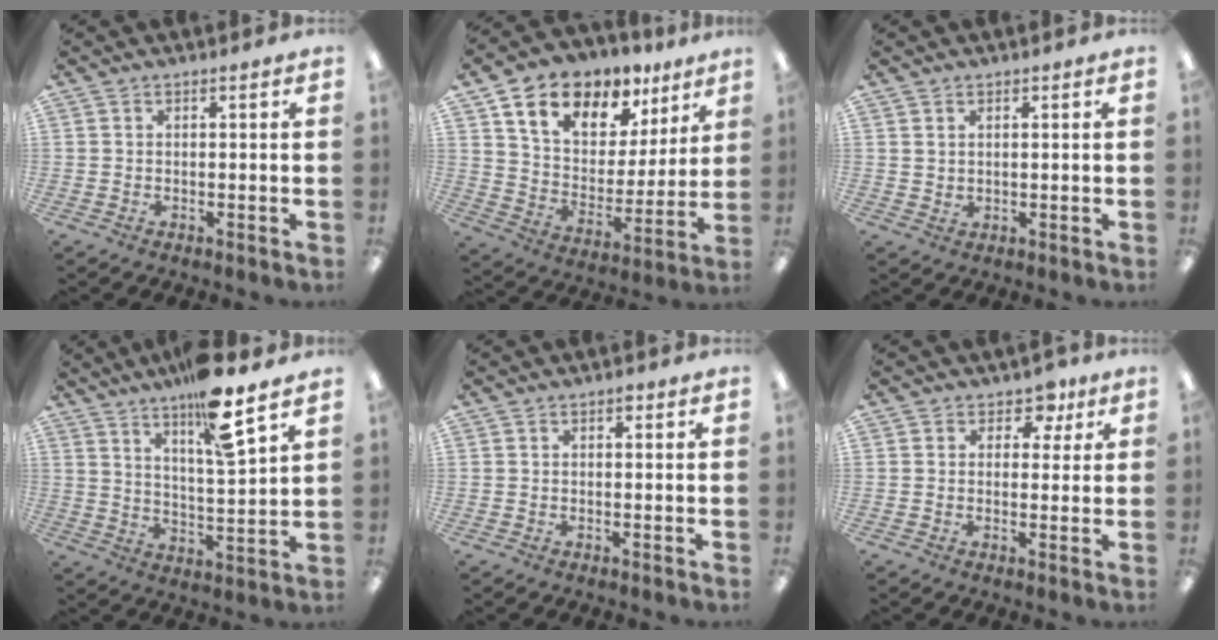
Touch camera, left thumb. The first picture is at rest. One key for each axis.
{"total": 12.8, "fx": 8.6, "fy": 7.9, "fz": 5.1, "tx": -0.095, "ty": -0.050, "tz": 0.159}
{"total": 1.6, "fx": 1.1, "fy": 1.1, "fz": 0.2, "tx": -0.004, "ty": 0.000, "tz": 0.021}
{"total": 13.6, "fx": 10.1, "fy": 2.0, "fz": 8.9, "tx": -0.142, "ty": -0.058, "tz": 0.163}
{"total": 0.7, "fx": 0.3, "fy": 0.4, "fz": 0.4, "tx": -0.009, "ty": 0.003, "tz": 0.005}
{"total": 4.9, "fx": 2.6, "fy": 3.6, "fz": 2.2, "tx": -0.021, "ty": -0.006, "tz": 0.042}